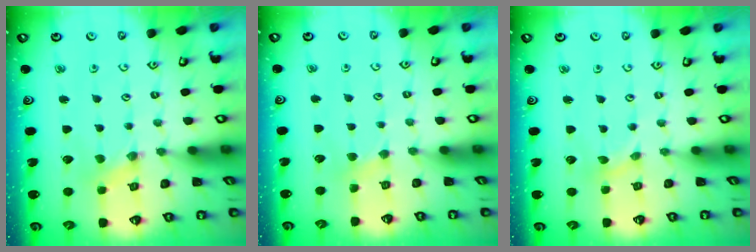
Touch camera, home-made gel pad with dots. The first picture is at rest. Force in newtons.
{"total": 2.9, "press": 2.8, "slide": 0.4}
{"total": 0.0}